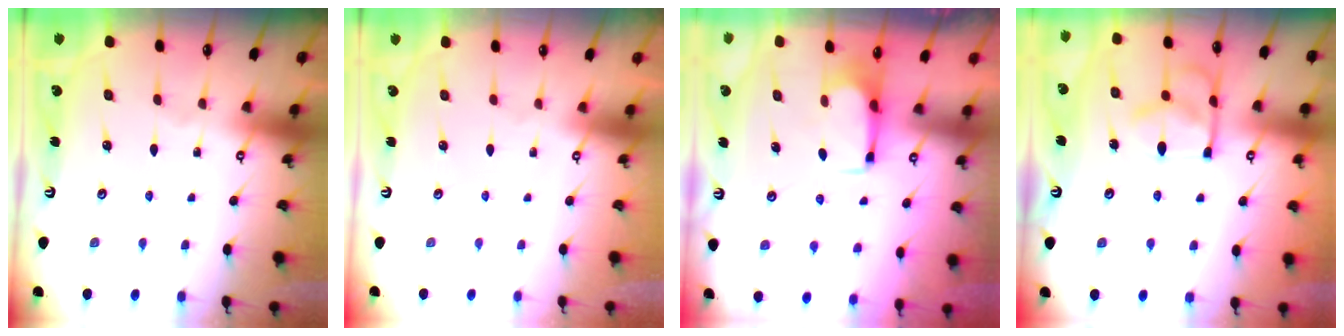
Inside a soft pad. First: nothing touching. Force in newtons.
{"total": 1.5, "press": 1.4, "slide": 0.6}
{"total": 2.9, "press": 2.9, "slide": 0.5}
{"total": 12.2, "press": 12.2, "slide": 0.2}